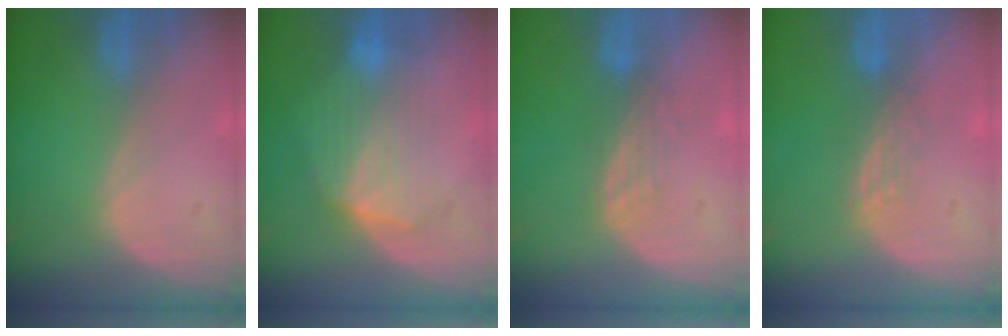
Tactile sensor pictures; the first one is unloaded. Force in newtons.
{"total": 7.3, "press": 7.1, "slide": 1.4}
{"total": 3.1, "press": 2.6, "slide": 1.7}
{"total": 2.9, "press": 2.4, "slide": 1.6}